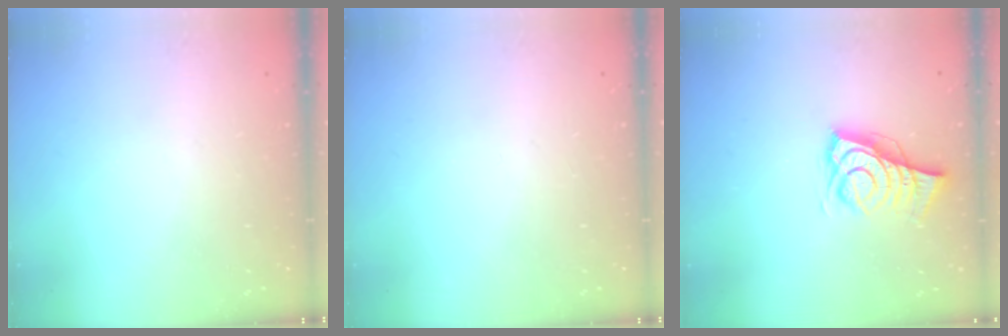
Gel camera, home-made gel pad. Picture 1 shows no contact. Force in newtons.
{"total": 0.0}
{"total": 9.3, "press": 8.8, "slide": 2.9}